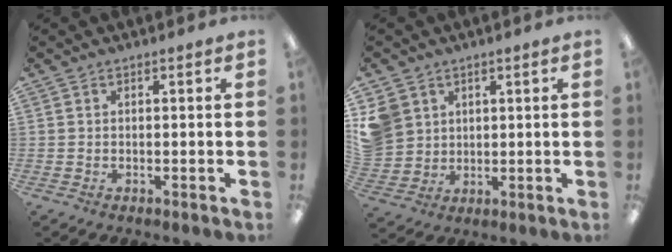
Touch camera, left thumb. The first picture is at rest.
{"total": 7.1, "force": [3.3, 6.2, 1.0], "torque": [-0.044, -0.002, 0.068]}